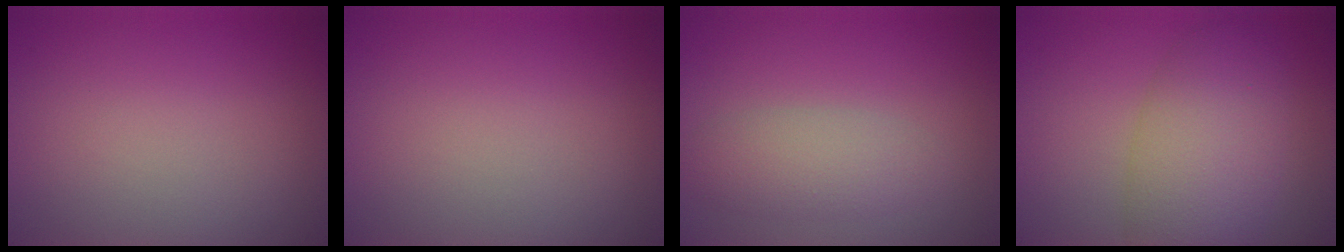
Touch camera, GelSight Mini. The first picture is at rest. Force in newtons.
{"total": 0.0}
{"total": 2.9, "press": 2.9, "slide": 0.1}
{"total": 6.6, "press": 6.6, "slide": 0.4}